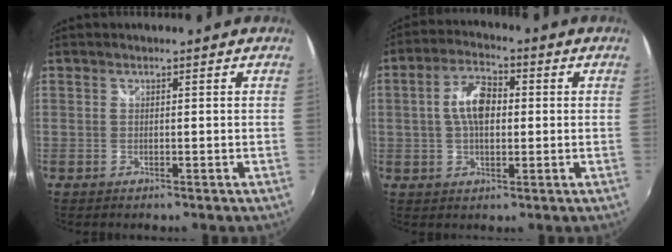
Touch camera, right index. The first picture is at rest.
{"total": 7.7, "force": [0.5, 4.2, 6.4], "torque": [-0.121, 0.017, 0.009]}